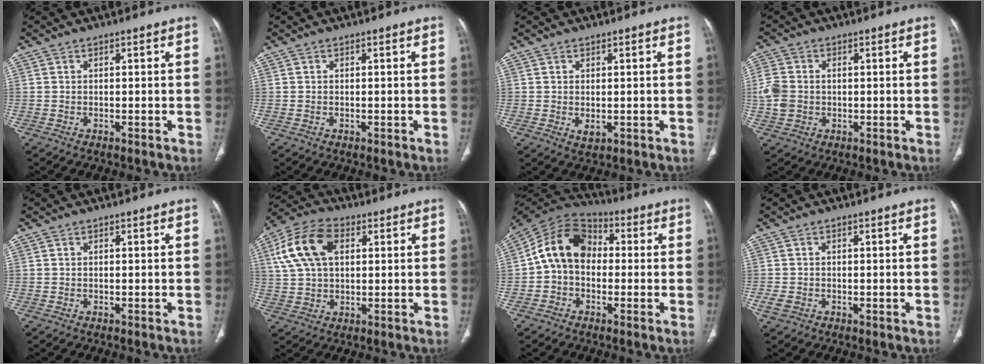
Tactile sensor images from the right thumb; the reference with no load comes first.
{"total": 0.0}
{"total": 2.1, "force": [-0.3, 1.2, 1.8], "torque": [-0.030, -0.006, 0.004]}
{"total": 6.1, "force": [-0.5, 4.8, 3.6], "torque": [-0.088, 0.006, -0.012]}
{"total": 0.0}
{"total": 13.1, "force": [3.9, 8.2, 9.5], "torque": [-0.186, 0.017, 0.070]}
{"total": 12.3, "force": [-0.1, 9.3, 8.1], "torque": [-0.127, 0.039, -0.018]}
{"total": 2.0, "force": [-0.6, 1.6, 1.2], "torque": [-0.025, 0.002, -0.009]}